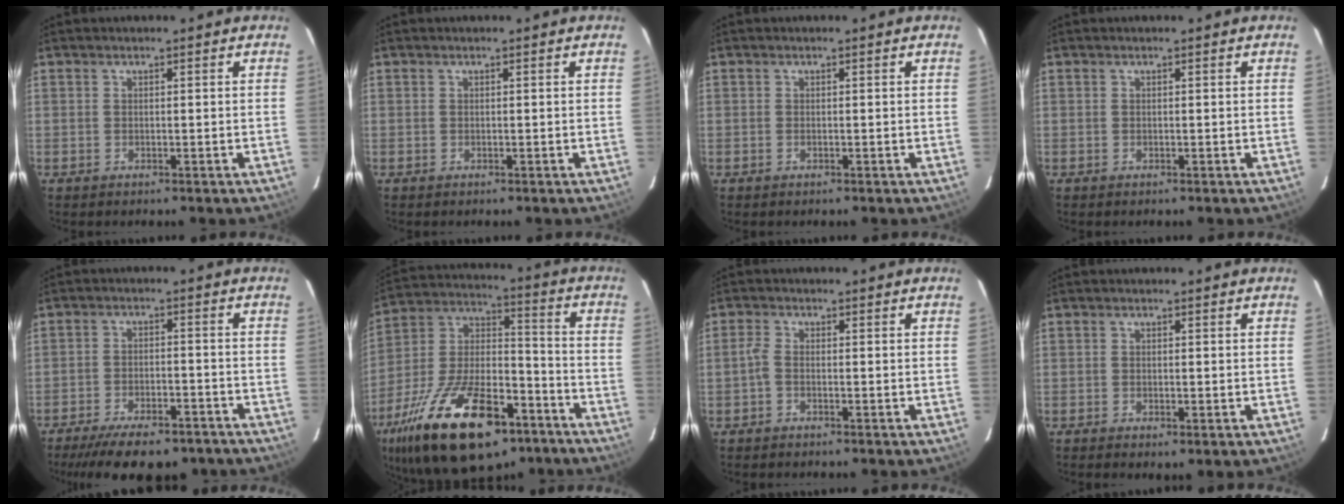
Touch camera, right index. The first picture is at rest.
{"total": 0.0}
{"total": 0.0}
{"total": 0.0}
{"total": 16.1, "force": [-12.9, 5.4, 8.0], "torque": [-0.167, -0.024, -0.184]}
{"total": 29.0, "force": [-16.9, 12.9, 19.7], "torque": [-0.376, -0.009, -0.269]}
{"total": 1.6, "force": [-0.7, 0.7, 1.3], "torque": [-0.034, 0.004, -0.020]}
{"total": 3.2, "force": [-1.8, 1.1, 2.4], "torque": [-0.049, -0.014, -0.025]}